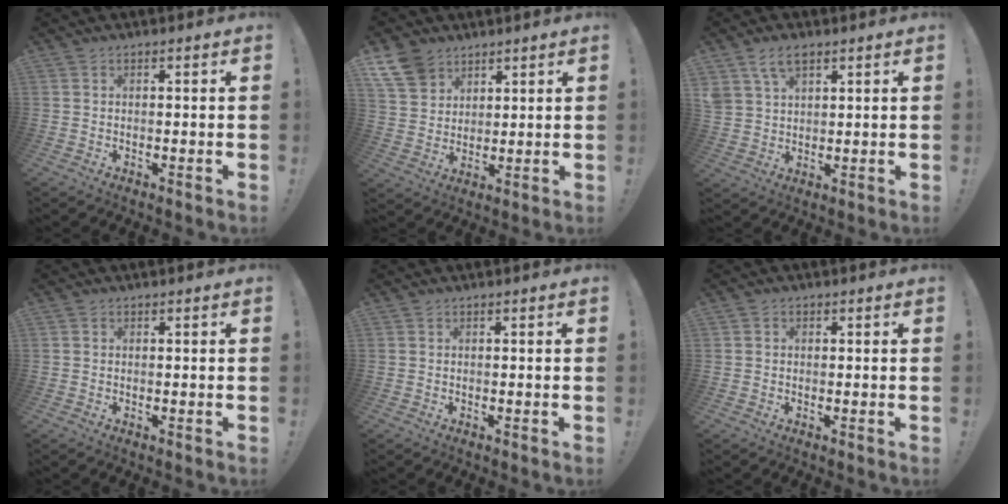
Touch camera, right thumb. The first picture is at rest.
{"total": 10.1, "force": [6.7, 6.8, 3.2], "torque": [-0.057, -0.038, 0.136]}
{"total": 7.4, "force": [4.4, 4.4, 4.1], "torque": [-0.078, -0.004, 0.086]}
{"total": 0.0}
{"total": 0.0}
{"total": 1.0, "force": [-0.1, 1.0, 0.3], "torque": [-0.005, 0.004, -0.002]}